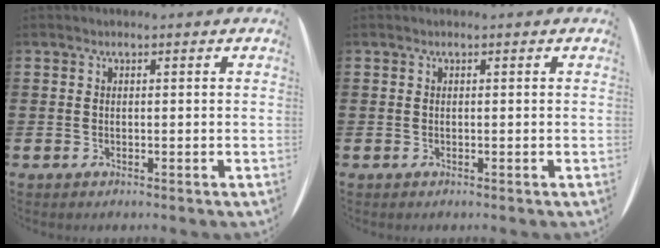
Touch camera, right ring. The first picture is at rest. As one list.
[{"total": 0.0}]